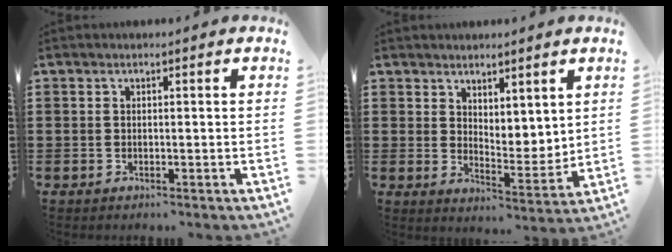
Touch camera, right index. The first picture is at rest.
{"total": 4.2, "force": [3.9, 1.4, 0.2], "torque": [-0.010, -0.019, 0.073]}